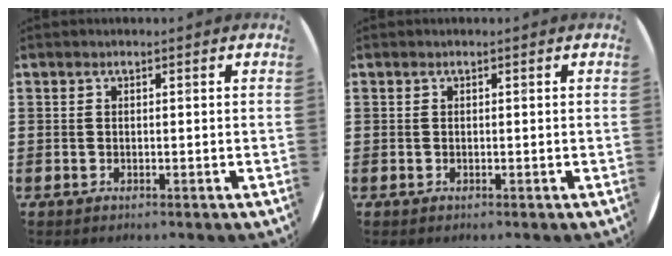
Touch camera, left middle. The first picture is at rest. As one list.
[{"total": 0.0}]